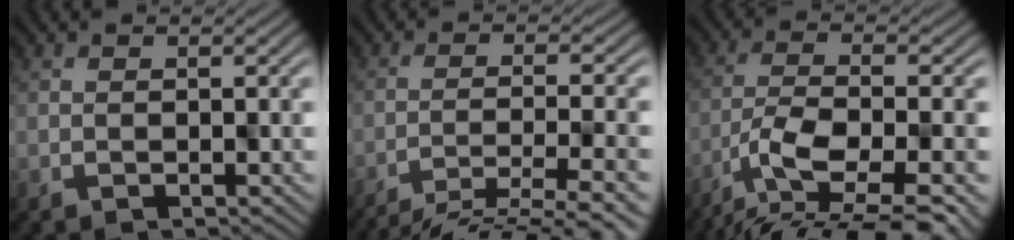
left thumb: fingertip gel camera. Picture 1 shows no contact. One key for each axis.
{"total": 10.4, "fx": -7.9, "fy": 2.0, "fz": 6.4, "tx": -0.096, "ty": -0.012, "tz": -0.111}
{"total": 11.6, "fx": -7.2, "fy": 4.0, "fz": 8.2, "tx": -0.168, "ty": -0.017, "tz": -0.120}